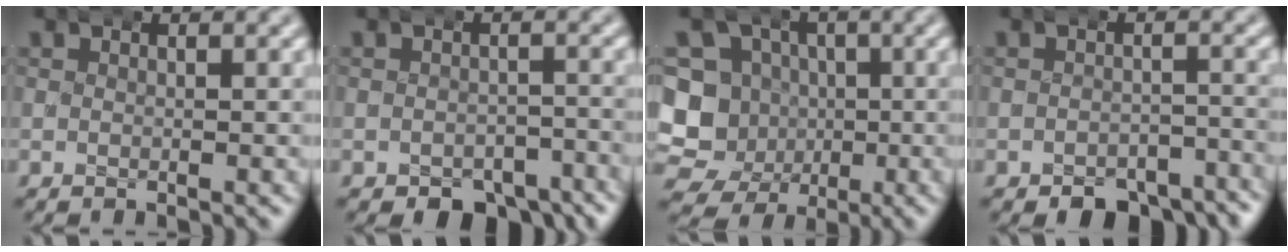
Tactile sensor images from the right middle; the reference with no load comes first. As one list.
[{"total": 6.3, "force": [-4.9, 3.0, 2.6], "torque": [-0.021, -0.013, -0.071]}, {"total": 15.0, "force": [-1.6, 13.8, 5.7], "torque": [-0.125, -0.039, -0.033]}, {"total": 7.0, "force": [-5.9, 2.8, 2.6], "torque": [-0.028, -0.012, -0.087]}]